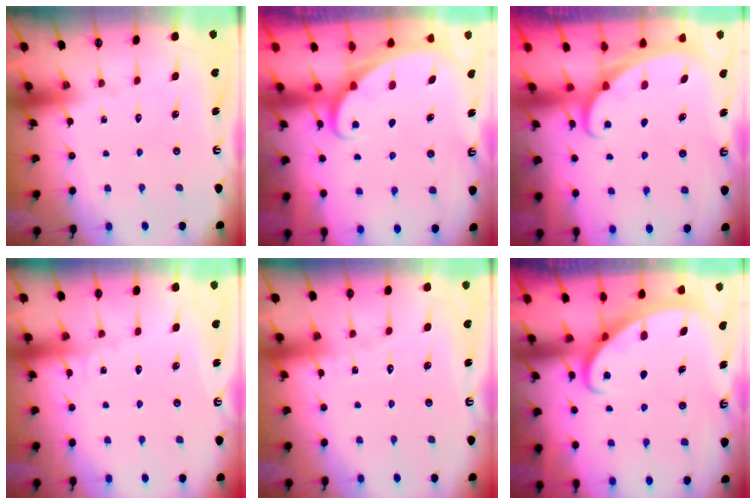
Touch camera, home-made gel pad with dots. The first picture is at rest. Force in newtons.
{"total": 1.9, "press": 1.9, "slide": 0.2}
{"total": 1.6, "press": 1.6, "slide": 0.1}
{"total": 3.9, "press": 3.8, "slide": 0.4}
{"total": 3.0, "press": 3.0, "slide": 0.4}
{"total": 2.6, "press": 2.6, "slide": 0.3}